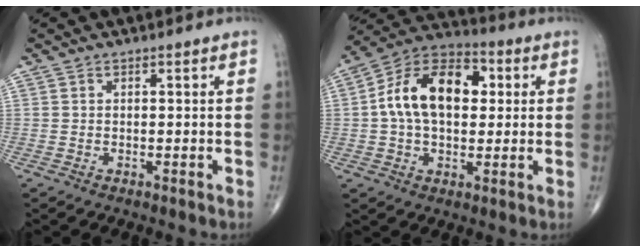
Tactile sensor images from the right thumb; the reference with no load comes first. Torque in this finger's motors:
{"motor_torque": [0.40, 0.48, 0.55, -0.47, 0.38]}